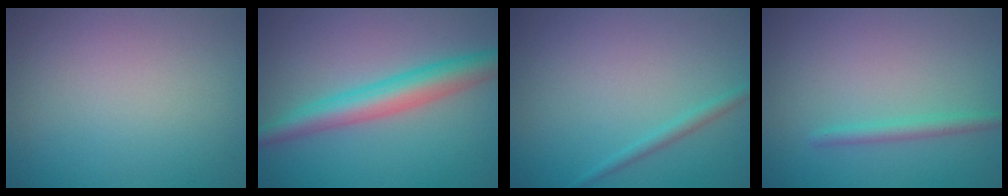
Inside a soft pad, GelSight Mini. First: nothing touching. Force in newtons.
{"total": 4.8, "press": 4.8, "slide": 0.0}
{"total": 1.2, "press": 1.1, "slide": 0.1}
{"total": 1.7, "press": 1.7, "slide": 0.0}